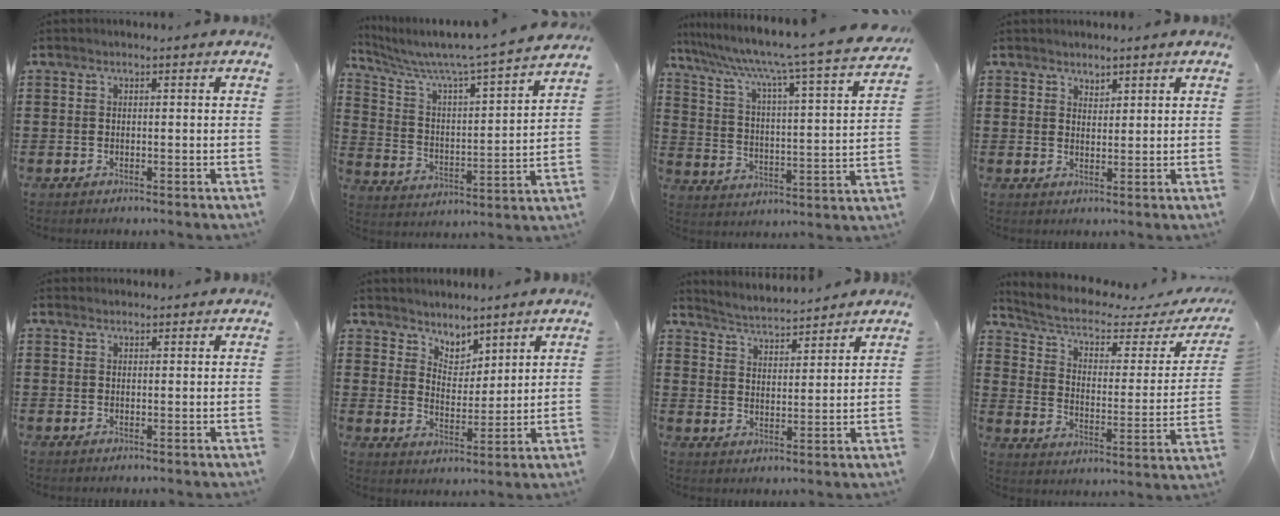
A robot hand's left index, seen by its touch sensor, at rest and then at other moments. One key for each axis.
{"total": 5.9, "fx": 5.2, "fy": -0.2, "fz": 2.7, "tx": -0.079, "ty": -0.049, "tz": 0.079}
{"total": 8.1, "fx": 6.7, "fy": -0.8, "fz": 4.5, "tx": -0.116, "ty": -0.062, "tz": 0.099}
{"total": 2.0, "fx": 1.9, "fy": 0.5, "fz": 0.0, "tx": -0.002, "ty": 0.002, "tz": 0.039}
{"total": 1.2, "fx": 1.2, "fy": 0.2, "fz": 0.1, "tx": -0.004, "ty": 0.001, "tz": 0.024}
{"total": 4.4, "fx": 4.1, "fy": 1.7, "fz": 0.3, "tx": -0.026, "ty": -0.015, "tz": 0.075}
{"total": 3.4, "fx": 3.4, "fy": -0.2, "fz": 0.1, "tx": -0.021, "ty": -0.025, "tz": 0.054}
{"total": 5.5, "fx": 3.9, "fy": 1.8, "fz": 3.4, "tx": -0.088, "ty": -0.028, "tz": 0.064}